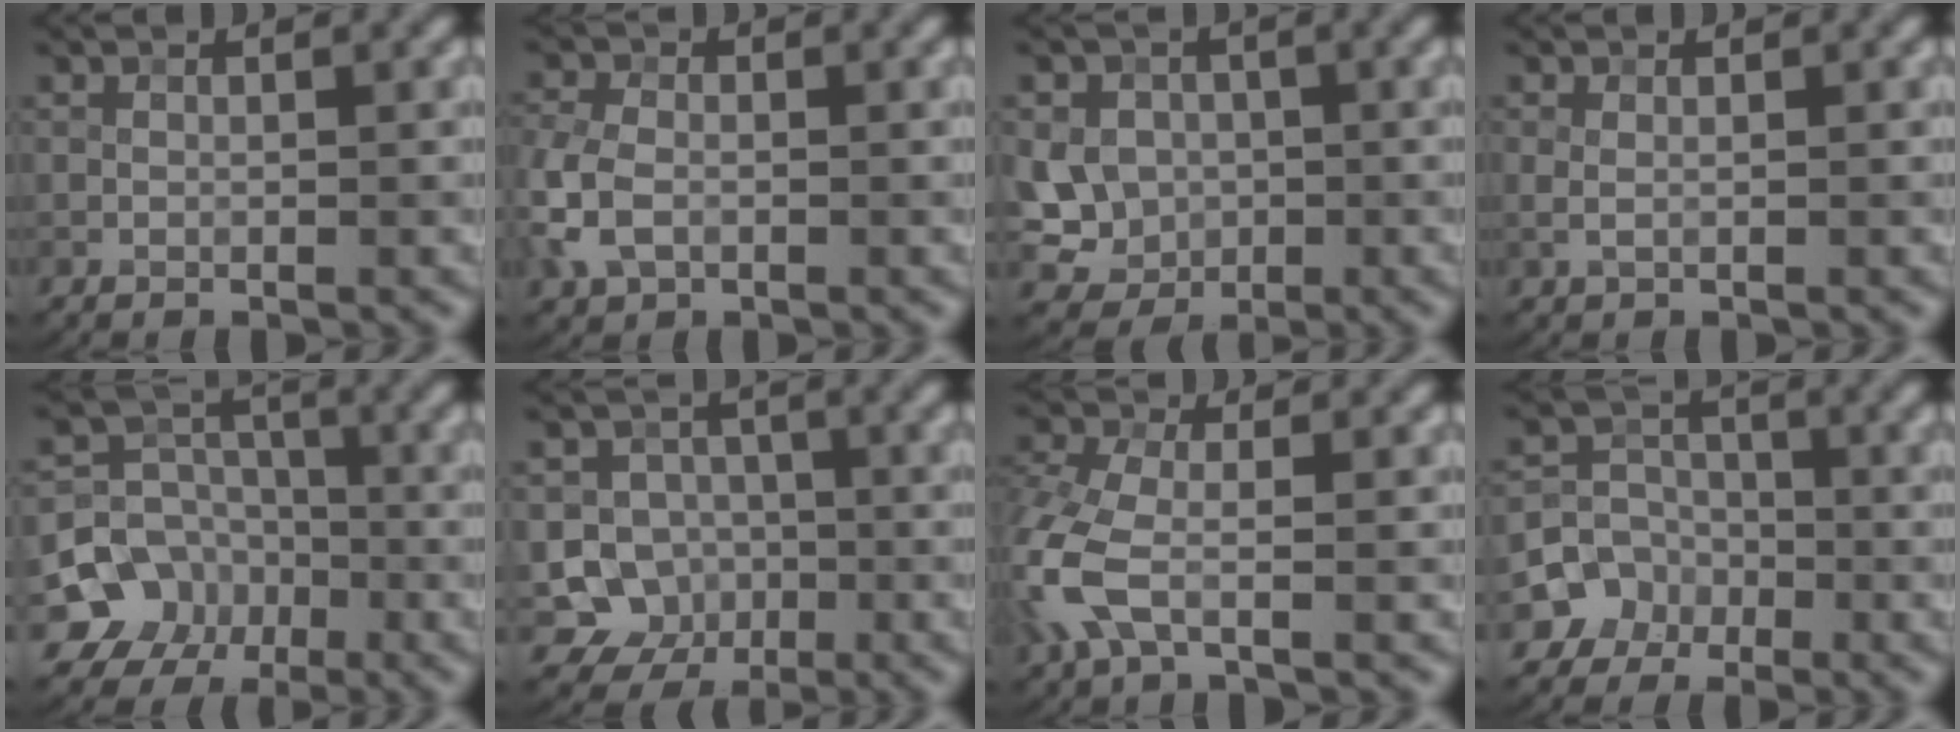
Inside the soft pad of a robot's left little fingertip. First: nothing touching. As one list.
[{"total": 4.3, "force": [-0.9, 3.1, 2.7], "torque": [-0.078, 0.002, -0.025]}, {"total": 5.8, "force": [0.3, 5.3, 2.4], "torque": [-0.036, 0.011, -0.007]}, {"total": 0.7, "force": [0.2, 0.3, 0.6], "torque": [-0.017, 0.002, 0.003]}, {"total": 8.4, "force": [-3.8, 7.4, 1.1], "torque": [0.007, -0.013, -0.088]}, {"total": 4.8, "force": [-1.2, 4.4, 1.2], "torque": [0.007, 0.003, -0.041]}, {"total": 6.0, "force": [-2.1, 3.0, 4.7], "torque": [-0.136, 0.001, -0.057]}, {"total": 4.7, "force": [-2.2, 4.1, 0.2], "torque": [0.036, 0.005, -0.060]}]